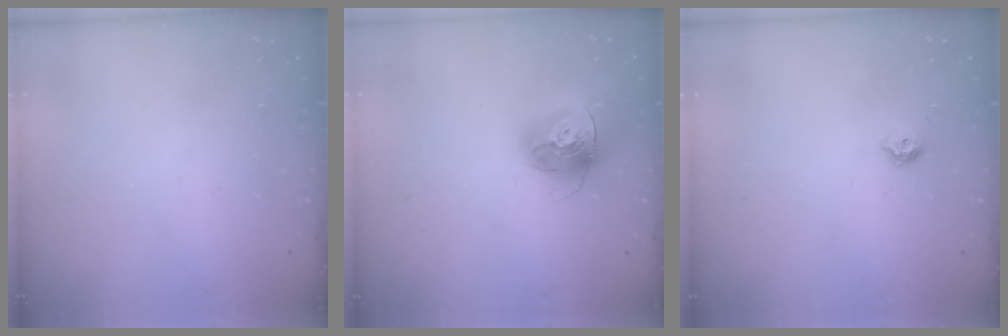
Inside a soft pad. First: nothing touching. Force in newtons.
{"total": 15.7, "press": 15.6, "slide": 1.6}
{"total": 5.6, "press": 5.5, "slide": 1.0}